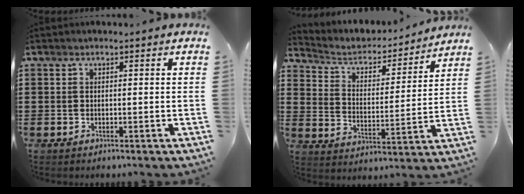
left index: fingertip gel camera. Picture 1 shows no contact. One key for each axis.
{"total": 4.4, "fx": 3.9, "fy": 1.6, "fz": 1.3, "tx": -0.050, "ty": -0.029, "tz": 0.058}